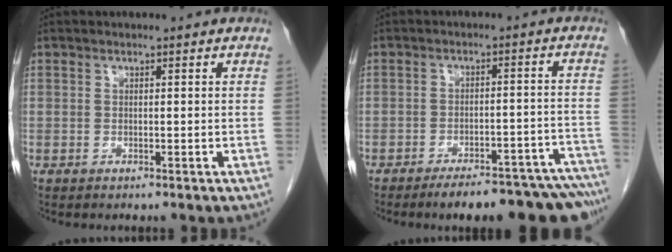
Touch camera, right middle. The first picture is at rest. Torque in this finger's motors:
{"motor_torque": [0.99, -1.15, 0.31, 0.09]}